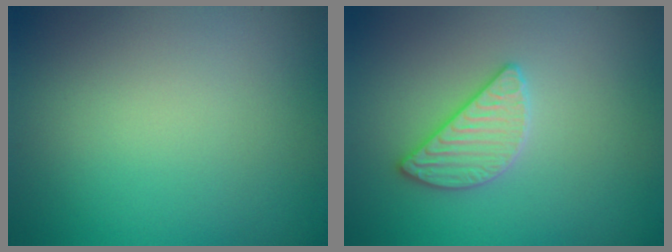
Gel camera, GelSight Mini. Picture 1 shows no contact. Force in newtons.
{"total": 2.6, "press": 2.6, "slide": 0.4}